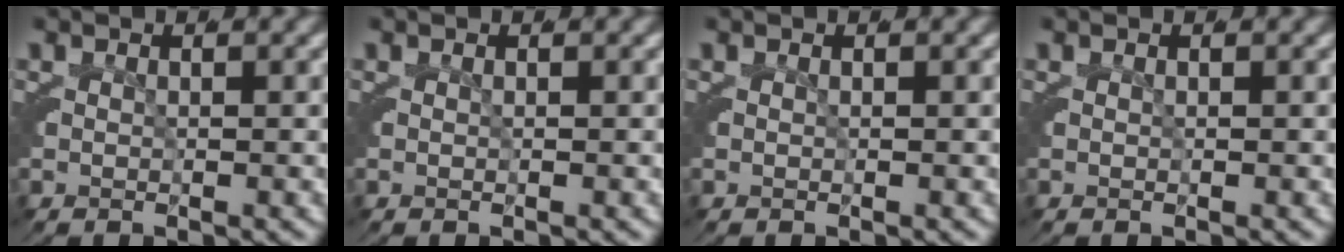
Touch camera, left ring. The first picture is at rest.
{"total": 0.0}
{"total": 0.0}
{"total": 0.0}